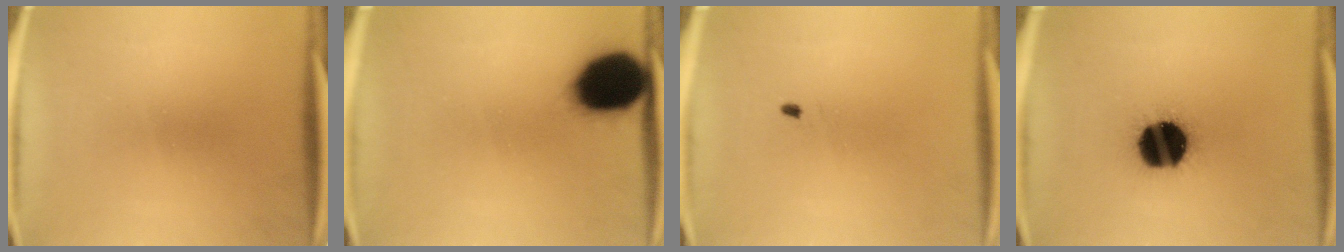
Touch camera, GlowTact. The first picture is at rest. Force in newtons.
{"total": 17.2}
{"total": 0.5}
{"total": 19.9}